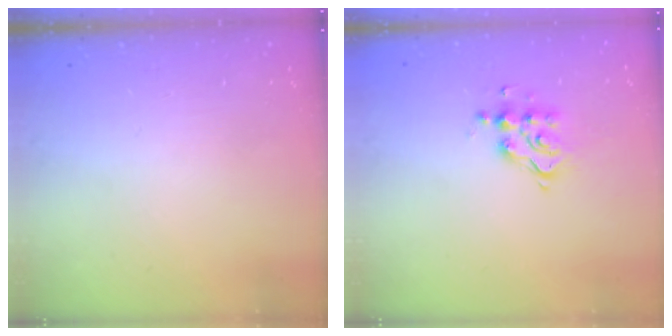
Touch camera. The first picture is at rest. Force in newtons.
{"total": 7.1, "press": 7.1, "slide": 0.5}